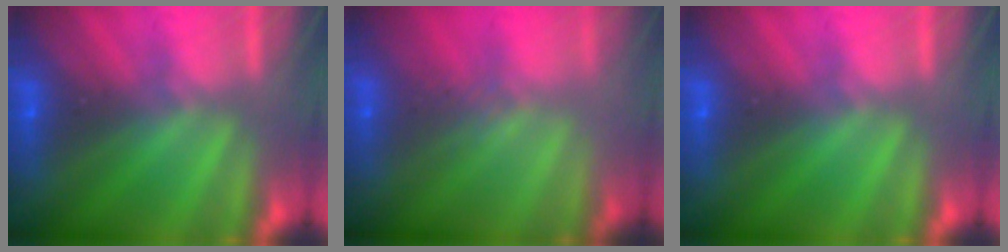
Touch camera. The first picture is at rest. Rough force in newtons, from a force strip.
{"total": 2.6}
{"total": 0.0}